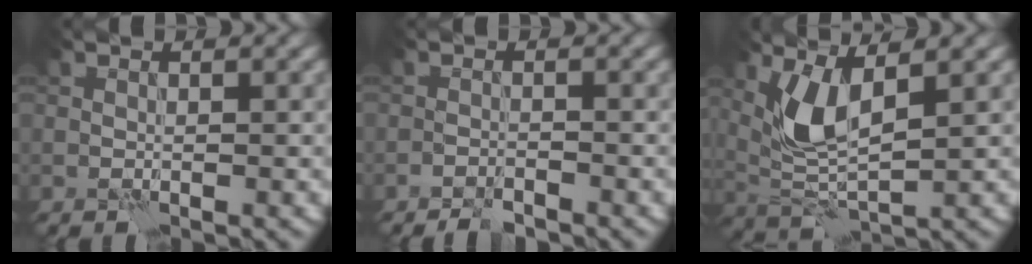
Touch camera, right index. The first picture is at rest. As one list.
[{"total": 1.3, "force": [-1.2, 0.1, 0.4], "torque": [-0.001, 0.002, -0.026]}, {"total": 4.6, "force": [1.8, 1.5, 3.9], "torque": [-0.091, -0.006, 0.041]}]